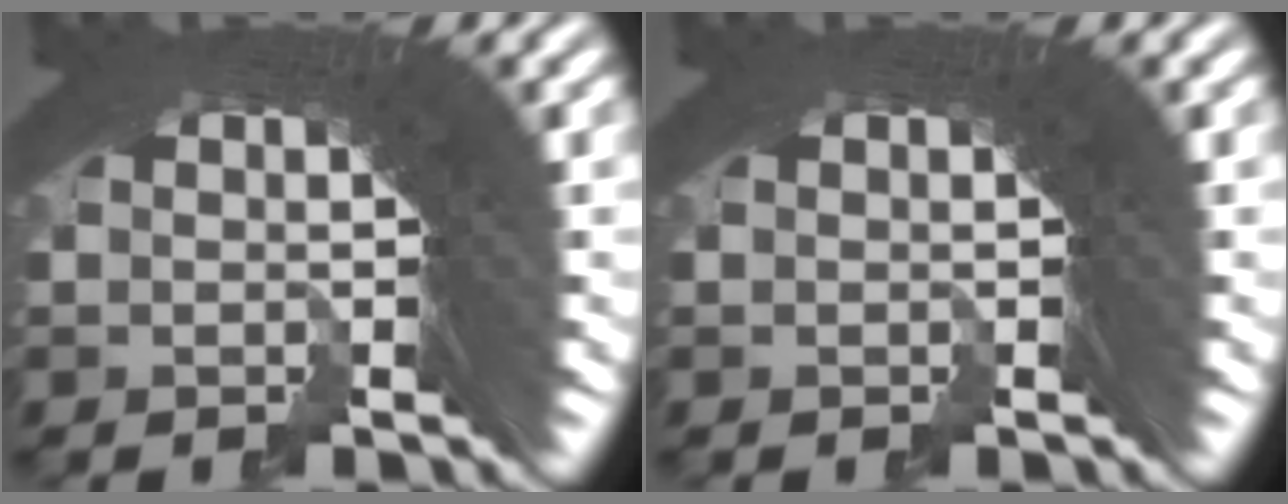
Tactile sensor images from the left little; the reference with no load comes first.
{"total": 0.0}